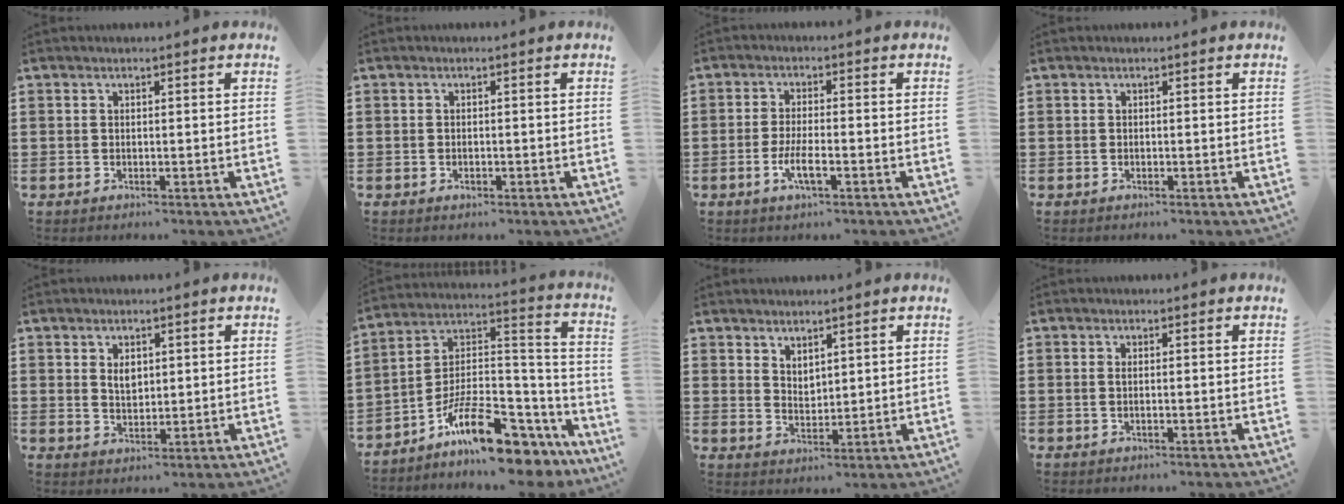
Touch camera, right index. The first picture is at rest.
{"total": 0.7, "force": [-0.3, 0.4, 0.5], "torque": [-0.012, -0.003, -0.006]}
{"total": 4.2, "force": [-1.7, 0.9, 3.8], "torque": [-0.076, -0.004, -0.034]}
{"total": 0.0}
{"total": 2.7, "force": [1.1, 1.7, 1.9], "torque": [-0.034, 0.002, 0.018]}
{"total": 12.9, "force": [-9.8, 3.7, 7.6], "torque": [-0.129, 0.028, -0.182]}
{"total": 2.6, "force": [2.5, 0.8, -0.1], "torque": [-0.004, -0.004, 0.049]}
{"total": 0.7, "force": [-0.1, 0.0, 0.7], "torque": [-0.012, -0.003, -0.001]}